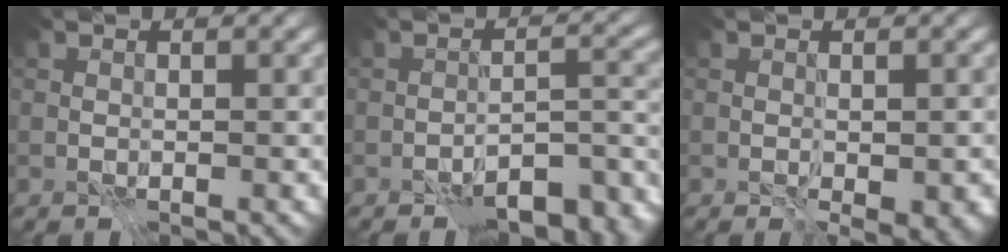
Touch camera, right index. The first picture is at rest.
{"total": 7.2, "force": [-5.6, 2.6, 3.7], "torque": [-0.034, -0.012, -0.086]}
{"total": 2.8, "force": [-0.9, 1.4, 2.3], "torque": [-0.034, -0.006, -0.010]}